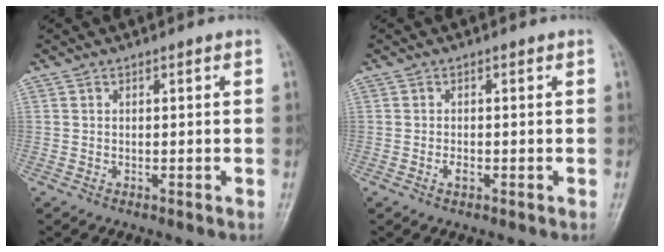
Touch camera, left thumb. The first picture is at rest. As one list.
[{"total": 1.2, "force": [-0.5, 0.7, 0.9], "torque": [-0.016, 0.000, -0.009]}]